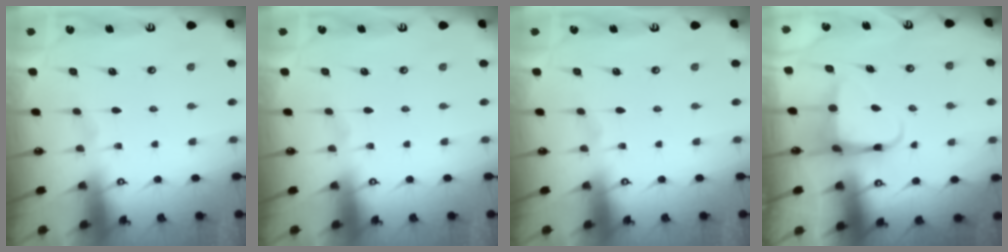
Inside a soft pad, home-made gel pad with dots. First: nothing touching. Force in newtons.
{"total": 0.0}
{"total": 0.0}
{"total": 4.8, "press": 4.8, "slide": 0.7}